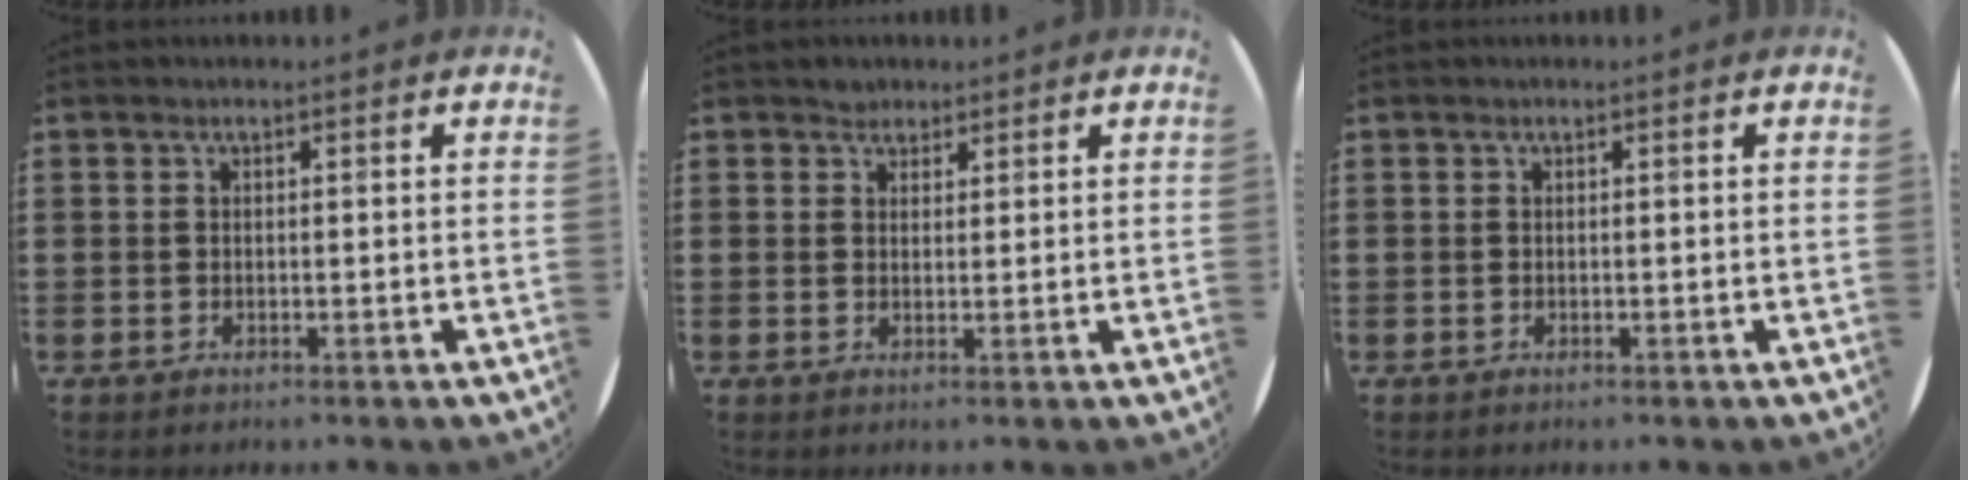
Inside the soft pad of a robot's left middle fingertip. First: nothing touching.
{"total": 1.6, "force": [1.4, 0.7, 0.0], "torque": [0.006, -0.002, 0.027]}
{"total": 0.0}